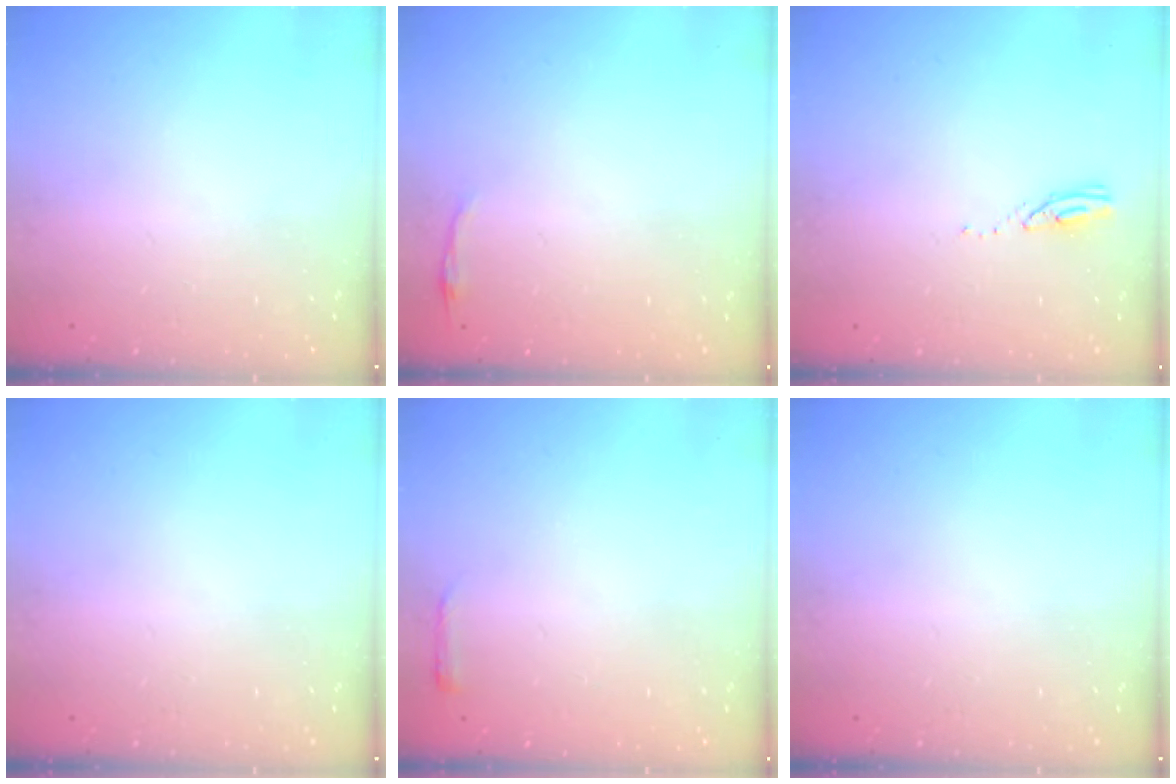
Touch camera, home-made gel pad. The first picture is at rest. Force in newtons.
{"total": 2.9, "press": 2.8, "slide": 0.7}
{"total": 3.2, "press": 3.1, "slide": 0.3}
{"total": 0.0}
{"total": 2.4, "press": 2.3, "slide": 0.6}
{"total": 0.0}